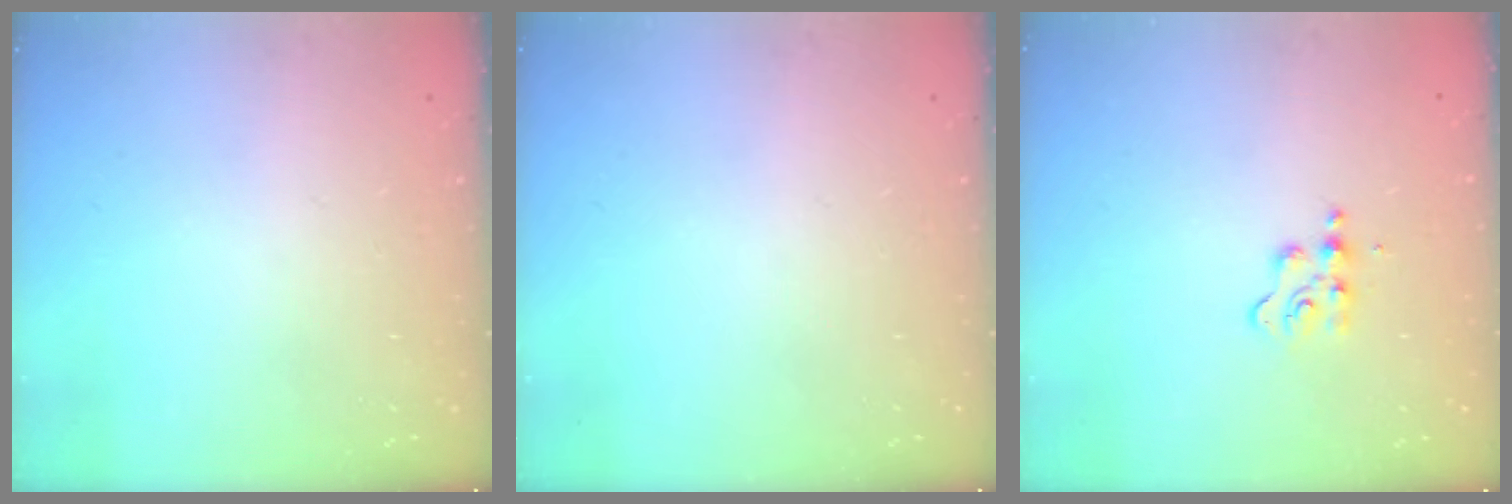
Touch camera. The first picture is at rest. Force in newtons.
{"total": 0.0}
{"total": 6.2, "press": 6.1, "slide": 0.6}